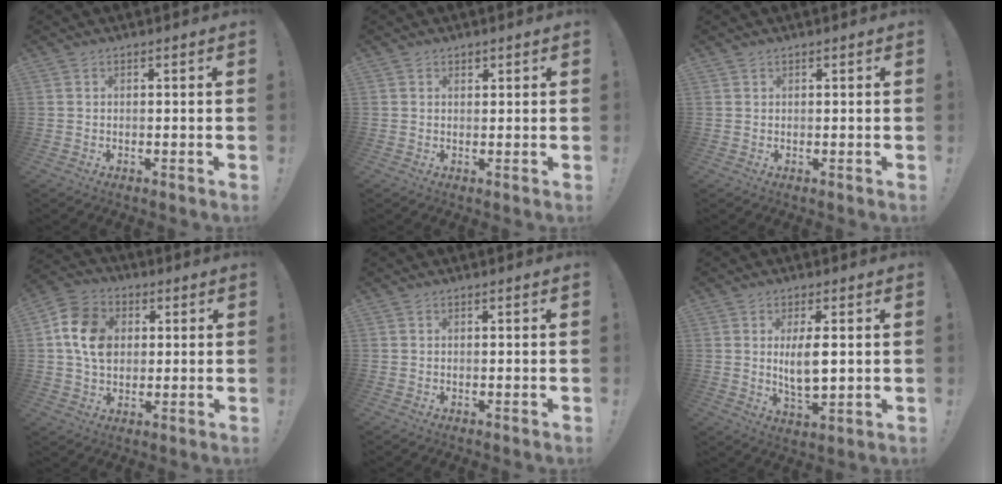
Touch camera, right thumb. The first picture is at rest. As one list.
[{"total": 1.0, "force": [0.8, 0.6, 0.1], "torque": [0.010, -0.007, 0.012]}, {"total": 0.0}, {"total": 12.9, "force": [2.4, 10.2, 7.5], "torque": [-0.126, 0.010, 0.048]}, {"total": 0.0}, {"total": 7.7, "force": [1.4, 3.0, 7.0], "torque": [-0.124, -0.018, 0.015]}]